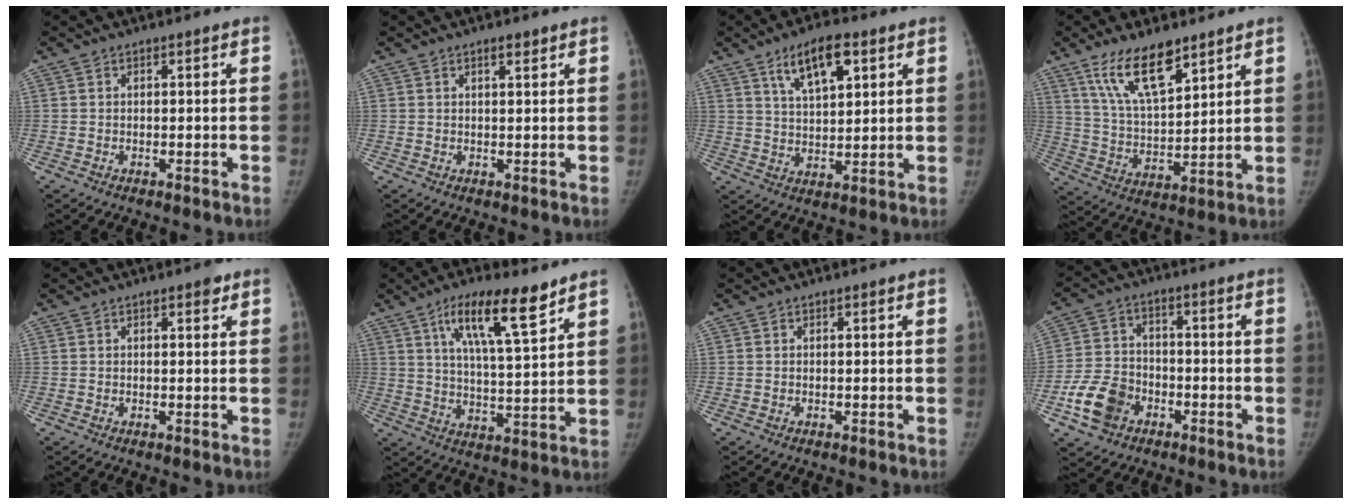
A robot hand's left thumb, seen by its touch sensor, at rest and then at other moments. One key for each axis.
{"total": 1.8, "fx": 1.2, "fy": 0.5, "fz": 1.2, "tx": -0.015, "ty": -0.006, "tz": 0.019}
{"total": 9.9, "fx": 5.1, "fy": 4.1, "fz": 7.4, "tx": -0.109, "ty": -0.021, "tz": 0.091}
{"total": 13.1, "fx": 8.7, "fy": 4.9, "fz": 8.5, "tx": -0.132, "ty": -0.047, "tz": 0.170}
{"total": 1.4, "fx": 0.9, "fy": 0.6, "fz": 0.9, "tx": -0.004, "ty": -0.002, "tz": 0.009}
{"total": 13.5, "fx": 8.1, "fy": 3.2, "fz": 10.3, "tx": -0.161, "ty": -0.036, "tz": 0.141}
{"total": 0.0}
{"total": 9.7, "fx": -4.6, "fy": 7.2, "fz": 4.6, "tx": -0.076, "ty": 0.022, "tz": -0.085}